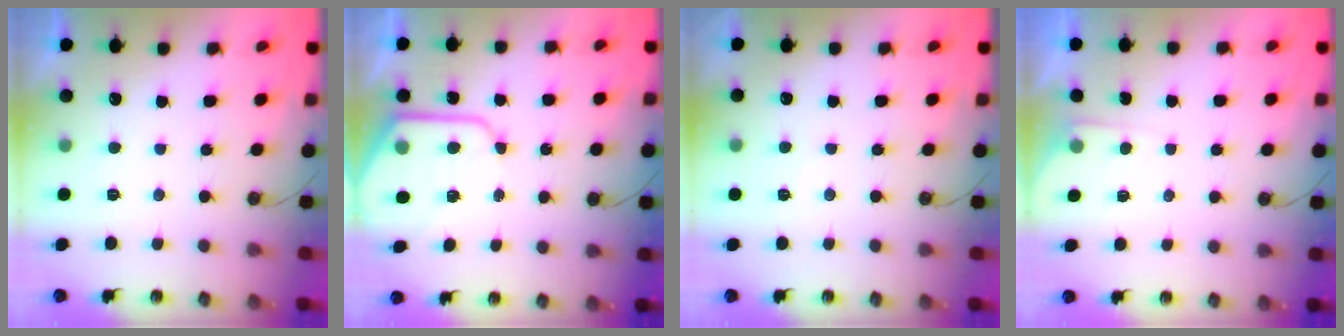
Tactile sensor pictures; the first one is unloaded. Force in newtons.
{"total": 10.7, "press": 10.7, "slide": 0.9}
{"total": 2.5, "press": 2.4, "slide": 0.4}
{"total": 2.7, "press": 2.7, "slide": 0.4}